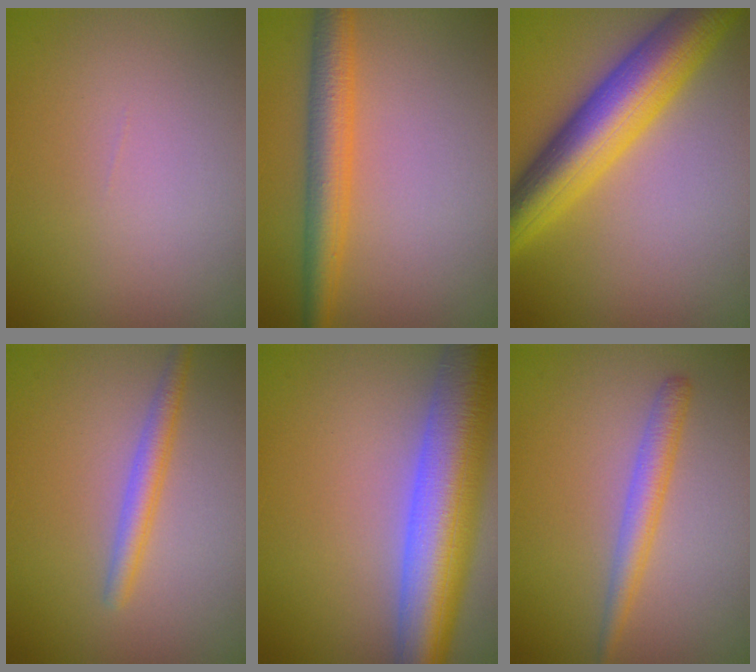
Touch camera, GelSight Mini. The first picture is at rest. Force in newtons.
{"total": 4.4, "press": 4.4, "slide": 0.2}
{"total": 9.2, "press": 9.1, "slide": 0.3}
{"total": 2.1, "press": 2.1, "slide": 0.1}
{"total": 10.2, "press": 10.2, "slide": 0.5}
{"total": 2.2, "press": 2.2, "slide": 0.1}